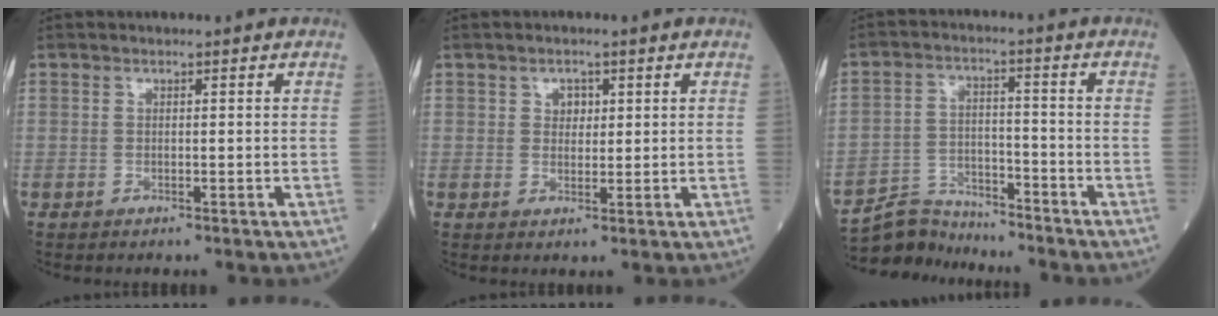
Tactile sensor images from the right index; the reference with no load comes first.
{"total": 2.2, "force": [0.9, 1.5, 1.3], "torque": [-0.016, 0.001, 0.013]}
{"total": 7.0, "force": [-6.8, 1.3, -0.9], "torque": [0.010, 0.012, -0.125]}